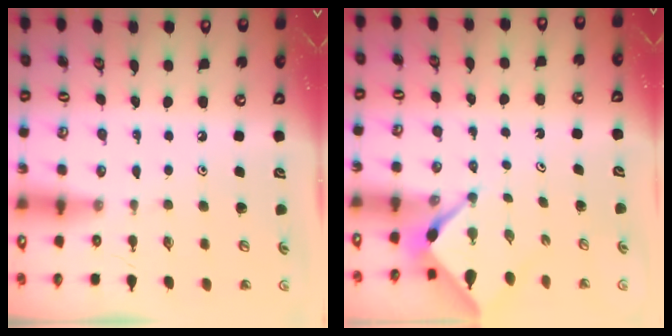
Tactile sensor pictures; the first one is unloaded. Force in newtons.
{"total": 2.2, "press": 2.2, "slide": 0.1}